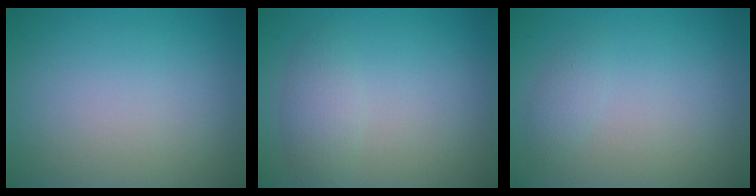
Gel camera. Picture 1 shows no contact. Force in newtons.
{"total": 2.0, "press": 2.0, "slide": 0.0}
{"total": 1.1, "press": 1.1, "slide": 0.1}